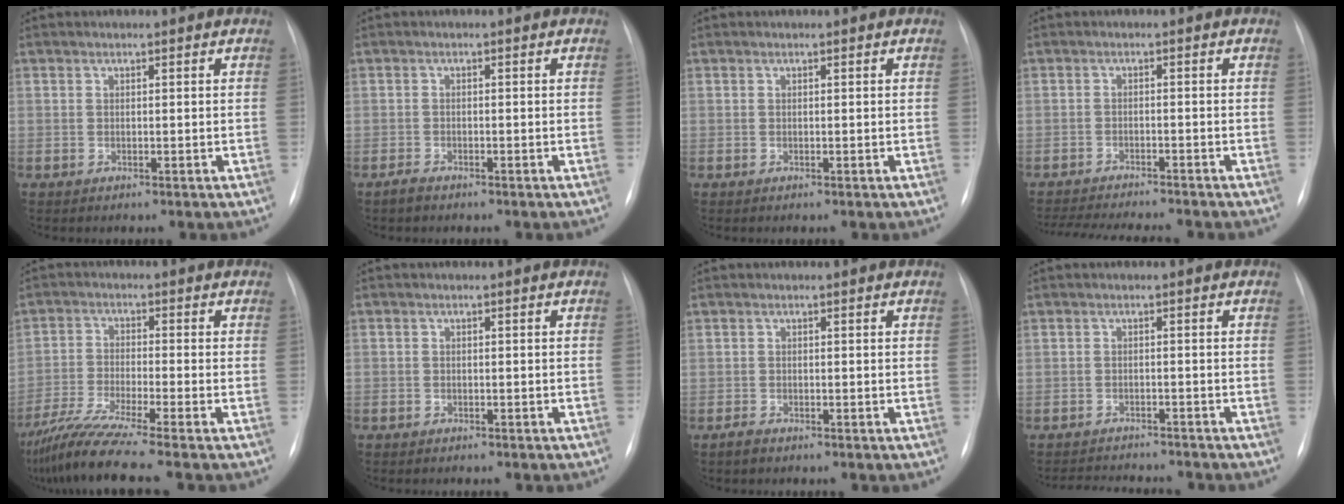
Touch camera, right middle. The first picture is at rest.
{"total": 1.3, "force": [-1.1, 0.4, 0.5], "torque": [-0.018, -0.004, -0.019]}
{"total": 0.0}
{"total": 13.0, "force": [-11.8, 1.3, 5.3], "torque": [-0.082, -0.014, -0.164]}
{"total": 10.9, "force": [-8.7, -1.5, 6.3], "torque": [-0.116, -0.037, -0.153]}
{"total": 2.0, "force": [-1.5, 1.3, 0.4], "torque": [-0.012, 0.003, -0.016]}
{"total": 1.2, "force": [-1.0, 0.4, 0.4], "torque": [-0.017, -0.004, -0.017]}
{"total": 8.8, "force": [-8.4, 1.4, 2.2], "torque": [-0.034, 0.003, -0.113]}